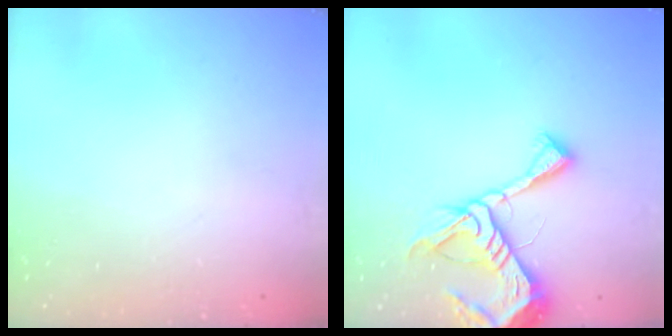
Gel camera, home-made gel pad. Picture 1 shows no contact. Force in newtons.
{"total": 12.4, "press": 12.3, "slide": 1.3}